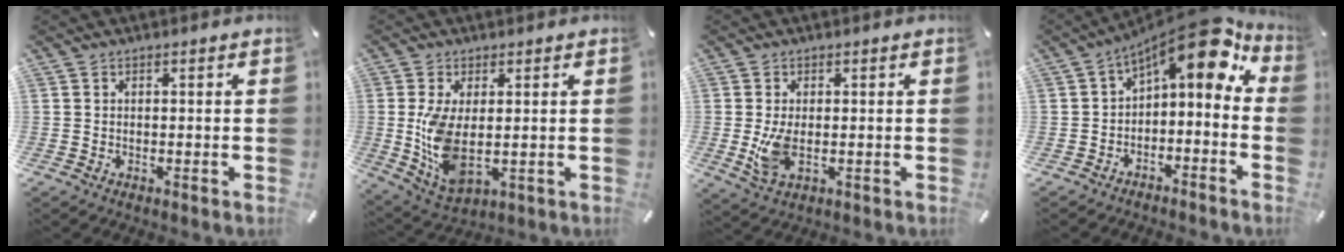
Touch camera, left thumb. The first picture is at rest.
{"total": 10.2, "force": [0.6, 5.2, 8.8], "torque": [-0.197, -0.020, 0.013]}
{"total": 6.2, "force": [-0.2, 3.4, 5.2], "torque": [-0.108, -0.010, -0.009]}
{"total": 11.7, "force": [6.5, 5.0, 8.3], "torque": [-0.117, -0.055, 0.109]}